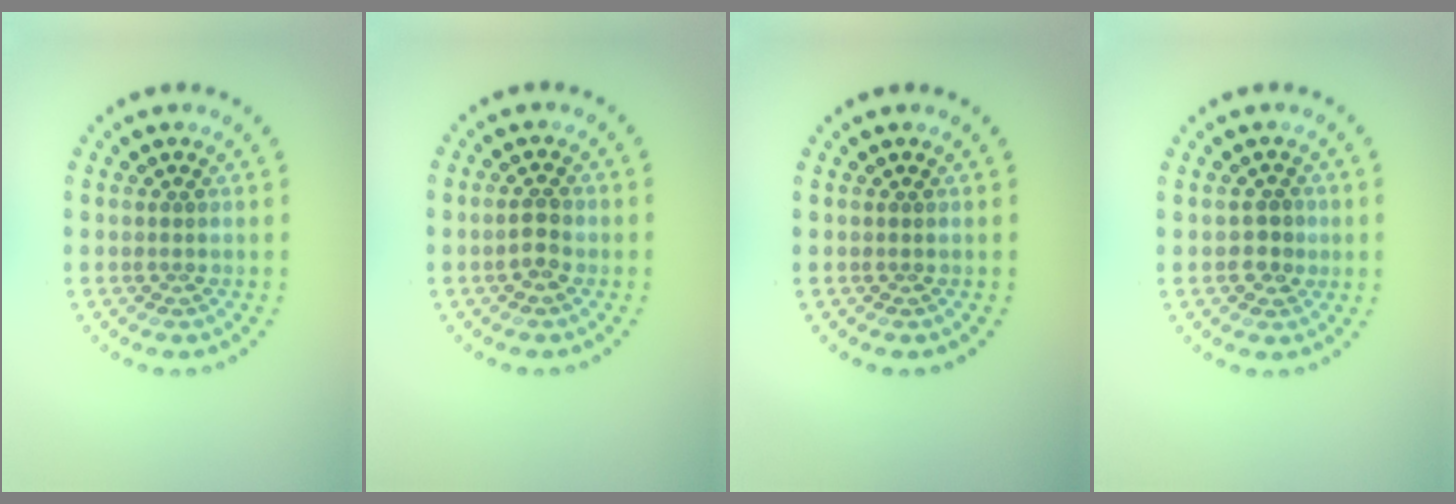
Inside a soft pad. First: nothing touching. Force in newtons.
{"total": 1.9, "press": 1.9, "slide": 0.4}
{"total": 0.0}
{"total": 1.9, "press": 1.8, "slide": 0.5}